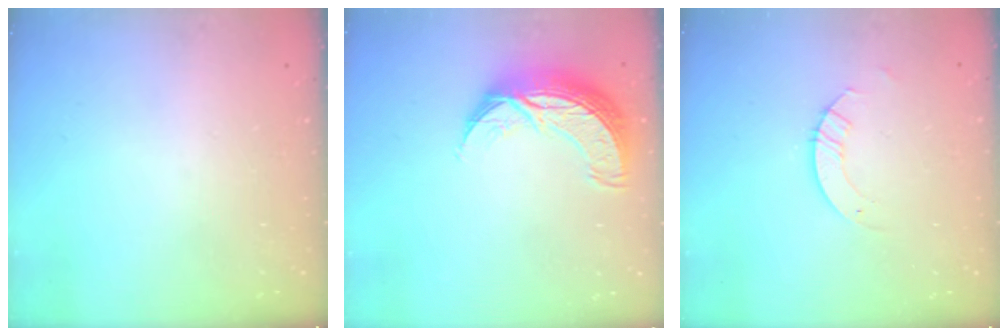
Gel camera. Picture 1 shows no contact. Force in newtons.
{"total": 10.8, "press": 10.7, "slide": 1.0}
{"total": 3.3, "press": 3.3, "slide": 0.2}